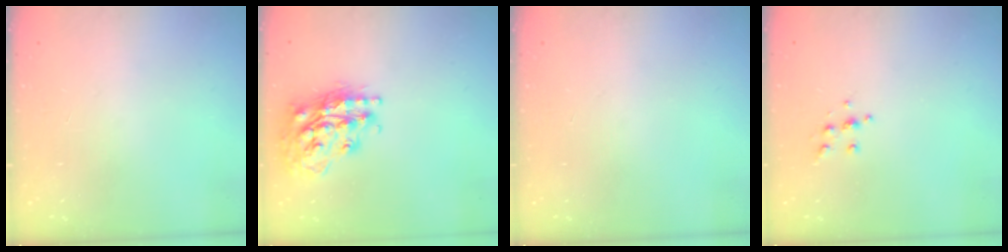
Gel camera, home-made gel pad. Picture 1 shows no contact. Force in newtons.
{"total": 19.3, "press": 19.3, "slide": 1.4}
{"total": 0.0}
{"total": 5.4, "press": 5.3, "slide": 0.4}